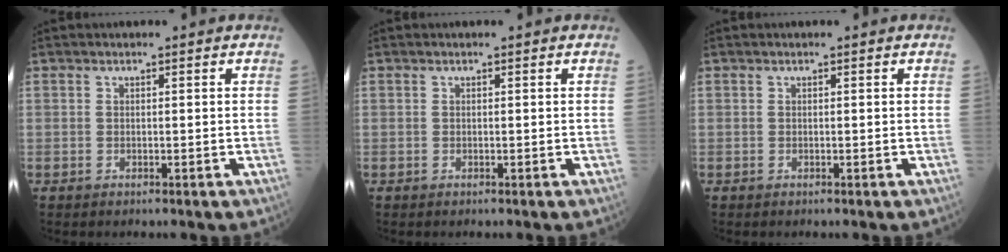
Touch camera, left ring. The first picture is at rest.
{"total": 0.0}
{"total": 0.0}